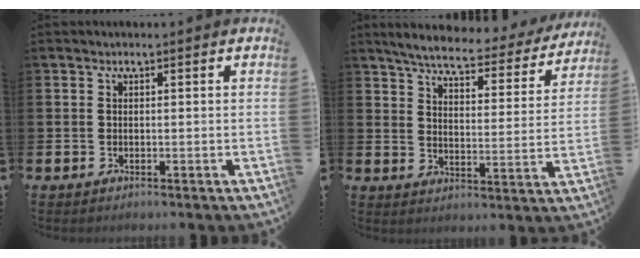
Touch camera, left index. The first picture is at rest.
{"total": 5.7, "force": [5.2, 0.8, 2.1], "torque": [-0.062, -0.037, 0.082]}